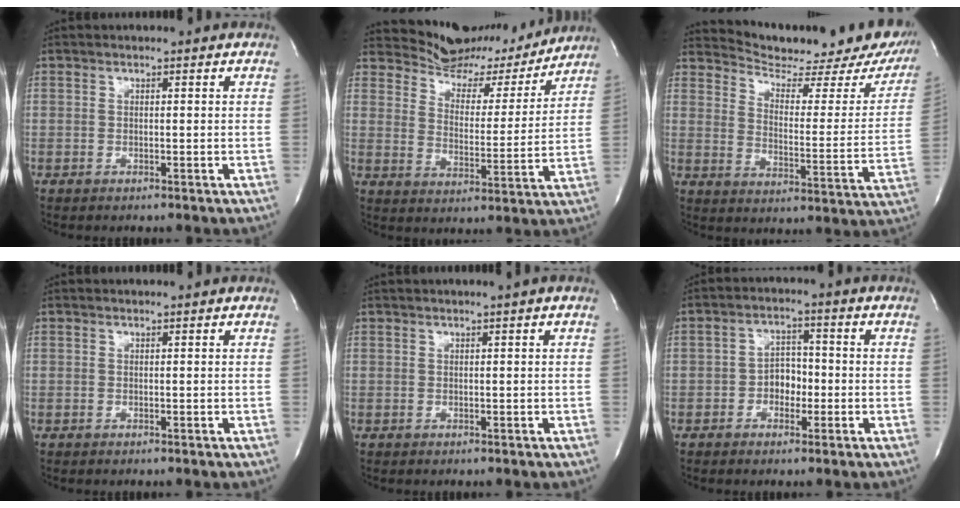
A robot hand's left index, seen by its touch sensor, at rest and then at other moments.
{"total": 13.9, "force": [13.2, 3.9, 1.4], "torque": [-0.011, -0.022, 0.182]}
{"total": 21.8, "force": [20.0, 4.0, 7.8], "torque": [-0.102, -0.067, 0.248]}
{"total": 0.9, "force": [0.9, 0.1, 0.1], "torque": [-0.007, 0.010, 0.013]}
{"total": 1.0, "force": [0.7, -0.5, 0.5], "torque": [-0.011, -0.002, 0.020]}
{"total": 3.8, "force": [-1.3, 2.6, 2.4], "torque": [-0.033, 0.005, -0.027]}